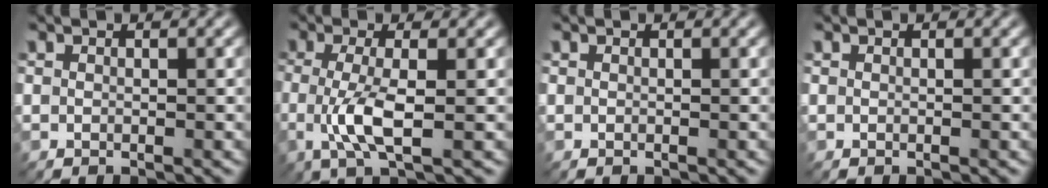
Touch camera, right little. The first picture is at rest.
{"total": 4.2, "force": [-0.6, 1.0, 4.1], "torque": [-0.090, -0.007, -0.014]}
{"total": 0.0}
{"total": 0.0}